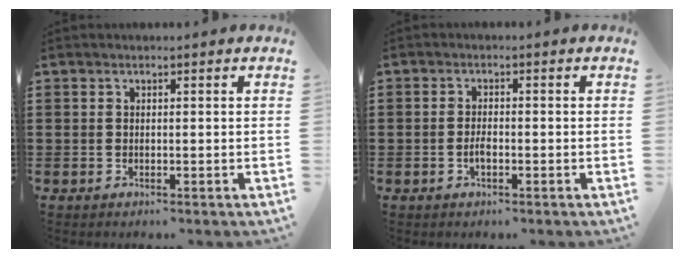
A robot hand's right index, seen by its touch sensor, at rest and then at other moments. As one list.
[{"total": 1.8, "force": [-0.7, 0.8, 1.4], "torque": [-0.029, 0.001, -0.014]}]